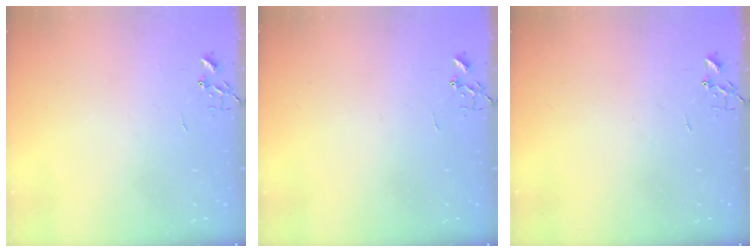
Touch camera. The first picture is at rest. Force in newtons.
{"total": 0.0}
{"total": 0.0}